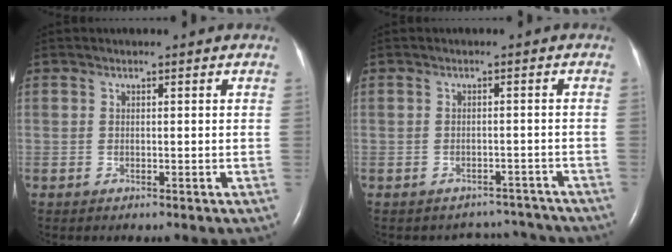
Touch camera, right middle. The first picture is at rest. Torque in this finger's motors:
{"motor_torque": [0.20, -0.22, 0.00, 0.00]}